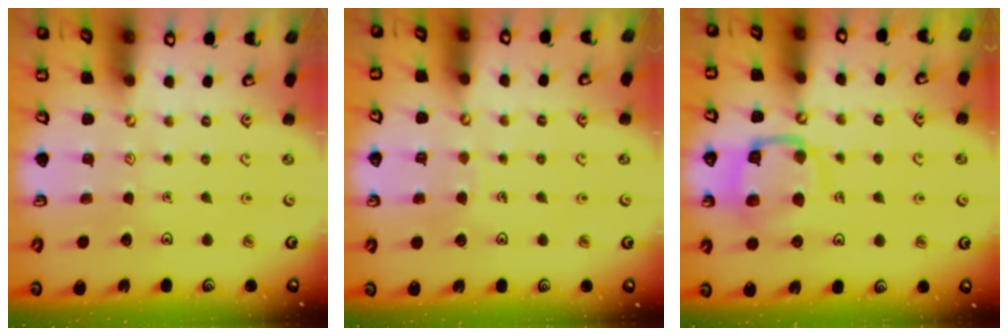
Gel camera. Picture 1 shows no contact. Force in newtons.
{"total": 3.4, "press": 3.4, "slide": 0.2}
{"total": 13.2, "press": 13.2, "slide": 1.4}